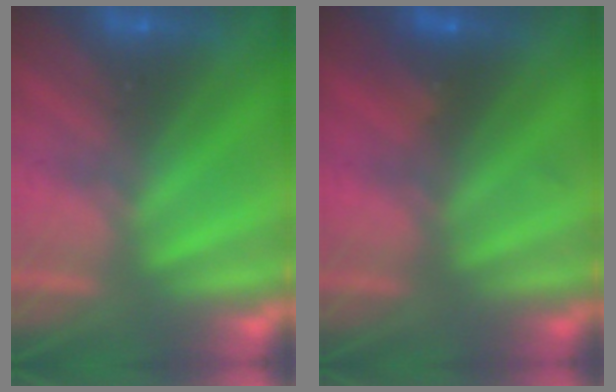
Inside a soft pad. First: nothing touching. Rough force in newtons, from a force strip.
{"total": 2.3}